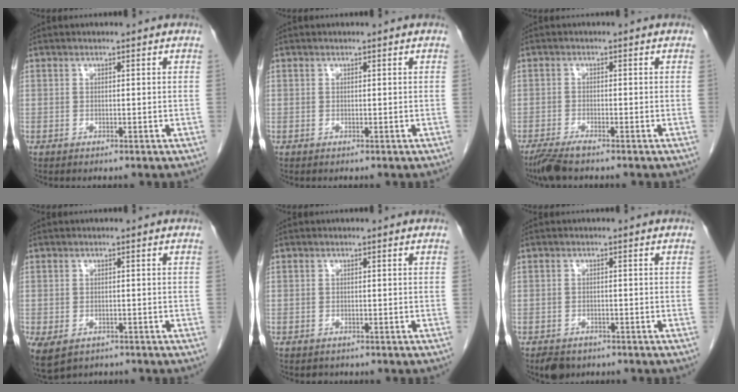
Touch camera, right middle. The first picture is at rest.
{"total": 0.0}
{"total": 3.8, "force": [-3.1, 0.4, 2.2], "torque": [-0.046, -0.010, -0.058]}
{"total": 6.9, "force": [-4.0, 4.6, 3.2], "torque": [-0.076, -0.006, -0.058]}
{"total": 1.0, "force": [-0.8, 0.5, 0.0], "torque": [-0.009, 0.000, -0.012]}
{"total": 3.5, "force": [-2.6, 2.0, 1.1], "torque": [-0.020, -0.001, -0.037]}